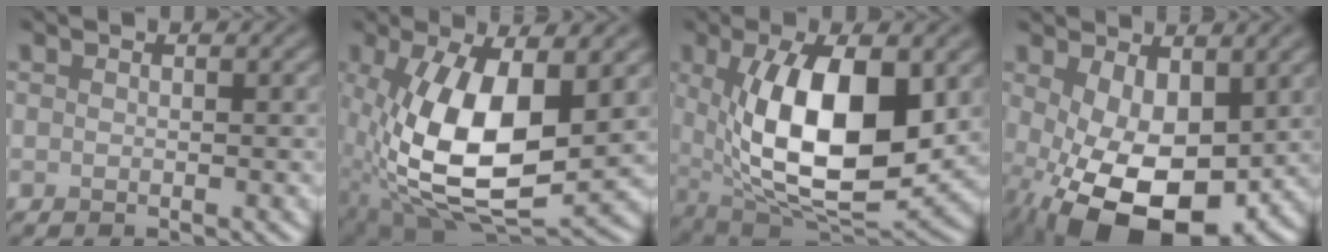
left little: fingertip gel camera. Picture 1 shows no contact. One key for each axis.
{"total": 13.4, "fx": 0.2, "fy": 6.4, "fz": 11.7, "tx": -0.223, "ty": -0.006, "tz": 0.004}
{"total": 12.8, "fx": 1.3, "fy": 5.8, "fz": 11.3, "tx": -0.187, "ty": -0.017, "tz": 0.029}
{"total": 11.2, "fx": -2.4, "fy": 6.3, "fz": 9.0, "tx": -0.169, "ty": -0.041, "tz": -0.023}